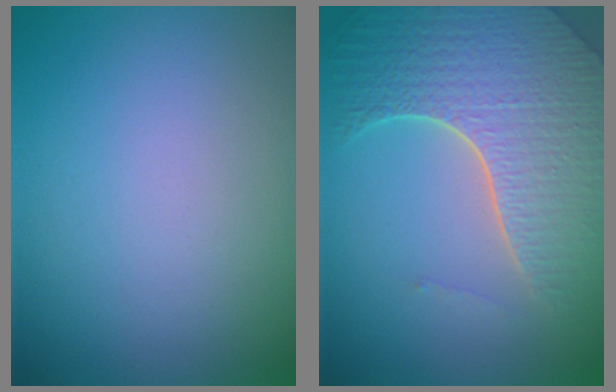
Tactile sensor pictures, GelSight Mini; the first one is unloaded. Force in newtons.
{"total": 8.4, "press": 5.8, "slide": 6.0}